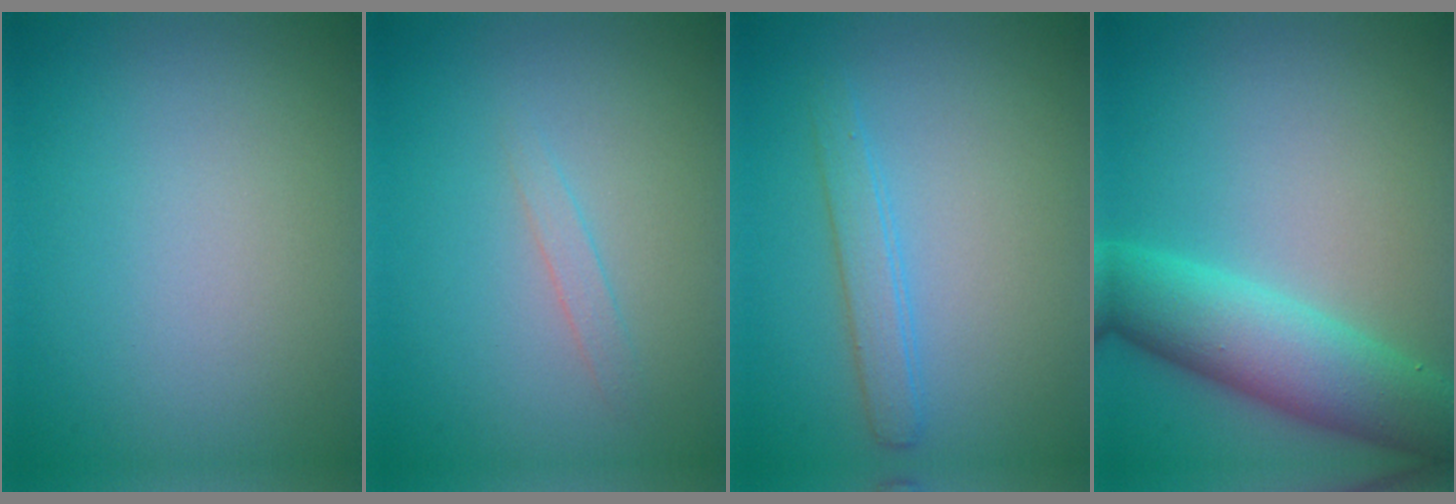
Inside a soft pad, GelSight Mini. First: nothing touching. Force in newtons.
{"total": 1.0, "press": 1.0, "slide": 0.1}
{"total": 2.0, "press": 2.0, "slide": 0.0}
{"total": 6.9, "press": 6.9, "slide": 0.1}